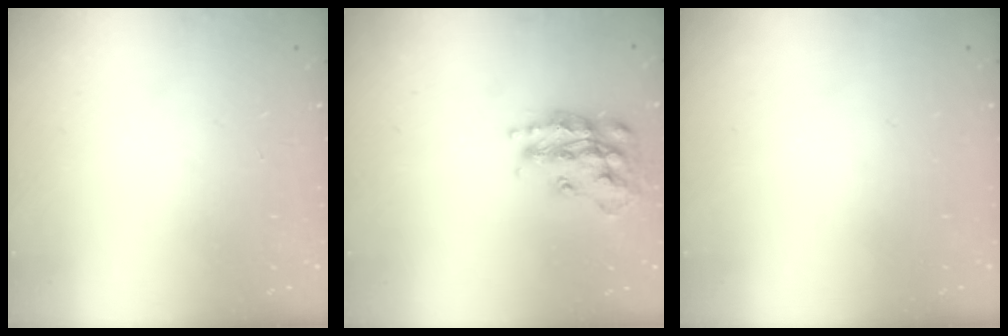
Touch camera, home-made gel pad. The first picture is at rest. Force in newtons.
{"total": 17.5, "press": 17.4, "slide": 1.1}
{"total": 0.0}